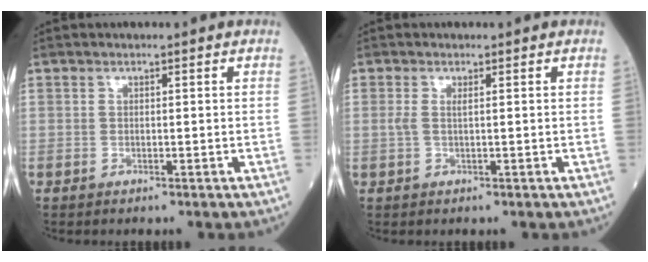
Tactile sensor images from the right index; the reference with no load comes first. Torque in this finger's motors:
{"motor_torque": [-0.03, -0.01, 0.00, 0.00]}